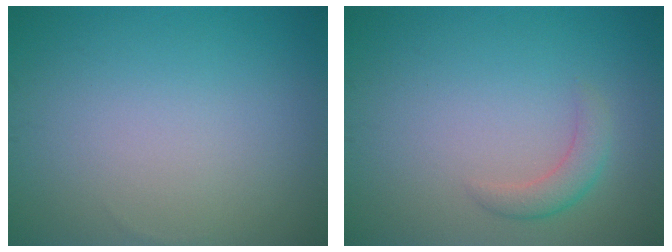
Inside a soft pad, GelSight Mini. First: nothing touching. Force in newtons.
{"total": 2.0, "press": 2.0, "slide": 0.1}